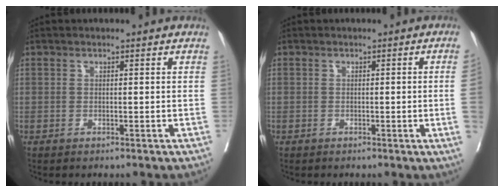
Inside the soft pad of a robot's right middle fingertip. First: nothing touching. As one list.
[{"total": 2.3, "force": [-0.3, -0.7, 2.1], "torque": [-0.023, -0.003, -0.001]}]